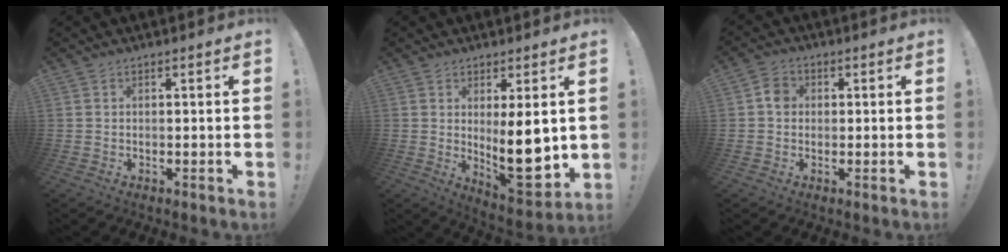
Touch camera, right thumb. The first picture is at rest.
{"total": 13.6, "force": [1.0, 3.9, 13.0], "torque": [-0.181, -0.030, 0.023]}
{"total": 3.7, "force": [-0.1, 3.1, 1.9], "torque": [-0.023, 0.007, -0.003]}